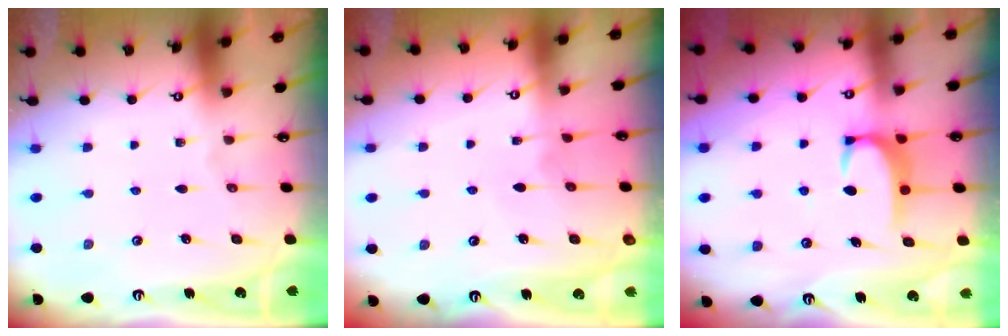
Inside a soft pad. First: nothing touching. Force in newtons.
{"total": 3.2, "press": 3.2, "slide": 0.1}
{"total": 3.0, "press": 3.0, "slide": 0.5}